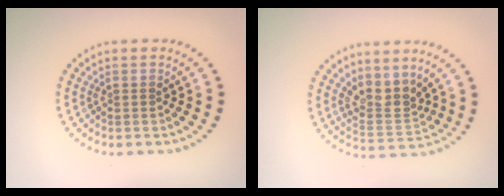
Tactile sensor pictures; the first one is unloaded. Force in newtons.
{"total": 3.2, "press": 2.5, "slide": 2.0}